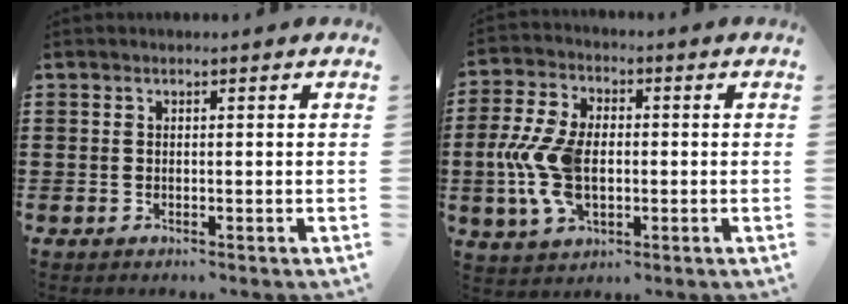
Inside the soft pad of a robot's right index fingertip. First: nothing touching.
{"total": 10.6, "force": [-1.1, 6.4, 8.4], "torque": [-0.210, -0.005, -0.026]}